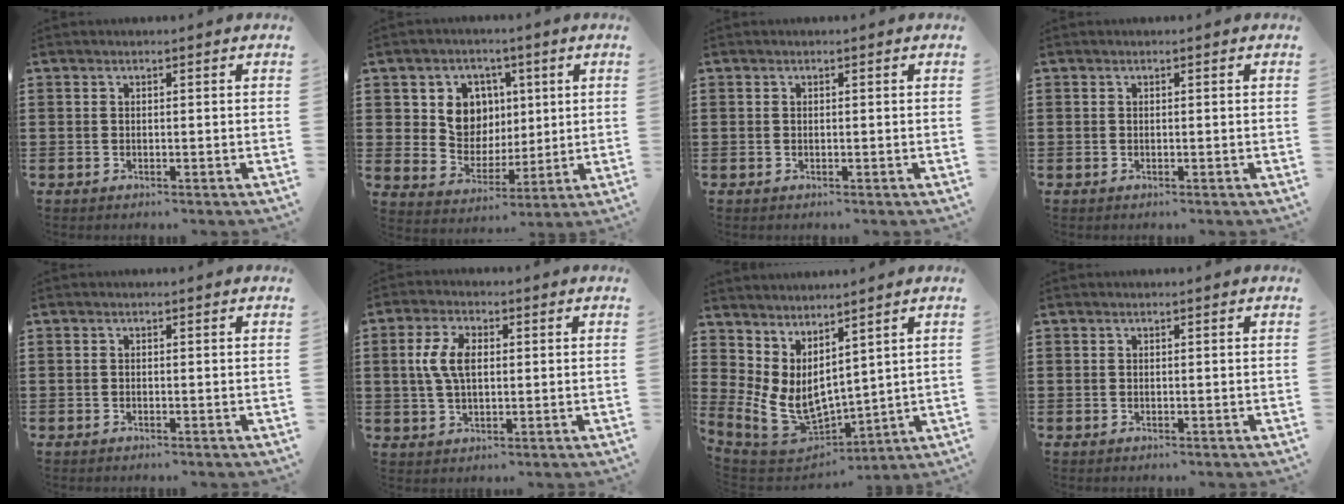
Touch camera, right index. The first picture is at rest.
{"total": 8.1, "force": [2.3, 7.1, 3.1], "torque": [-0.073, 0.011, 0.040]}
{"total": 0.0}
{"total": 0.0}
{"total": 0.0}
{"total": 5.9, "force": [0.8, 3.4, 4.8], "torque": [-0.117, 0.010, 0.006]}
{"total": 7.6, "force": [2.2, 5.2, 5.2], "torque": [-0.142, -0.038, 0.048]}
{"total": 0.0}